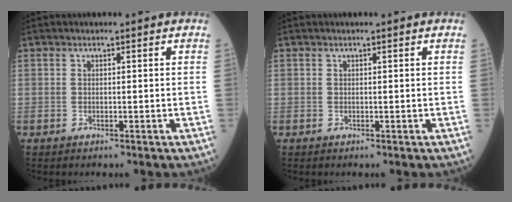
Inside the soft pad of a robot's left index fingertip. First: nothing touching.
{"total": 0.0}